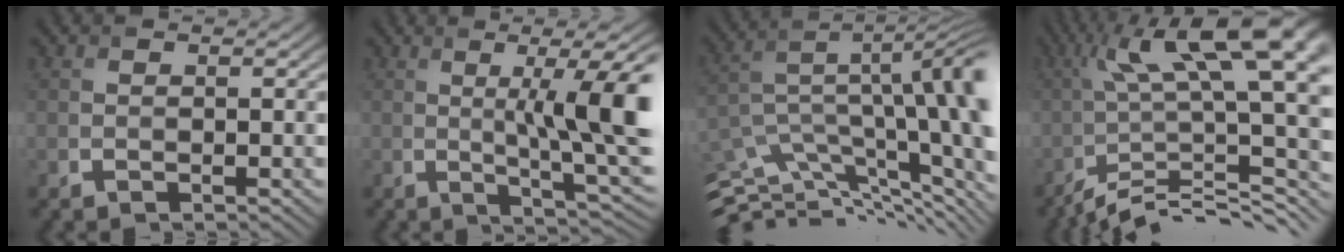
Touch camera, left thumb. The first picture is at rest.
{"total": 12.7, "force": [1.1, 2.5, 12.4], "torque": [-0.145, 0.016, 0.032]}
{"total": 12.7, "force": [-3.2, 5.8, 10.8], "torque": [-0.195, -0.016, -0.038]}
{"total": 15.4, "force": [-2.5, 3.9, 14.7], "torque": [-0.227, 0.013, -0.037]}